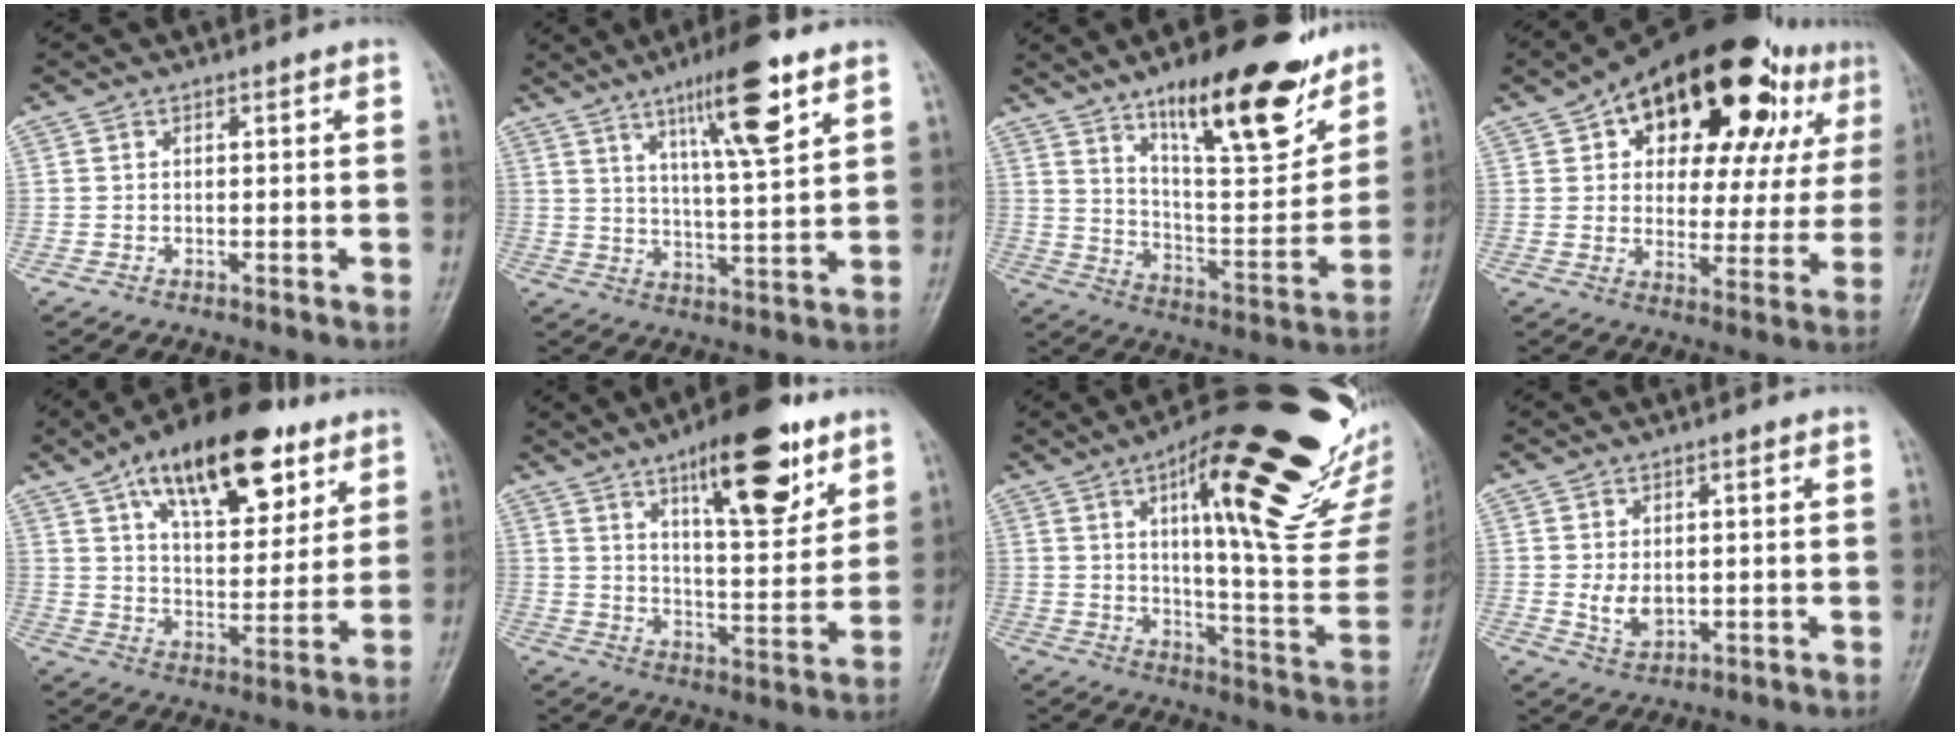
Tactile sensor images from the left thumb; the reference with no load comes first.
{"total": 13.1, "force": [7.3, 2.0, 10.7], "torque": [-0.170, -0.036, 0.121]}
{"total": 23.2, "force": [14.7, 7.1, 16.5], "torque": [-0.206, -0.071, 0.236]}
{"total": 27.7, "force": [13.8, 13.7, 19.7], "torque": [-0.232, 0.006, 0.201]}
{"total": 21.9, "force": [12.0, 10.2, 15.3], "torque": [-0.204, -0.032, 0.195]}
{"total": 18.2, "force": [10.5, 6.0, 13.6], "torque": [-0.166, -0.054, 0.164]}
{"total": 31.2, "force": [16.4, 8.1, 25.2], "torque": [-0.298, -0.043, 0.239]}
{"total": 4.5, "force": [0.5, 2.8, 3.5], "torque": [-0.051, -0.014, 0.016]}